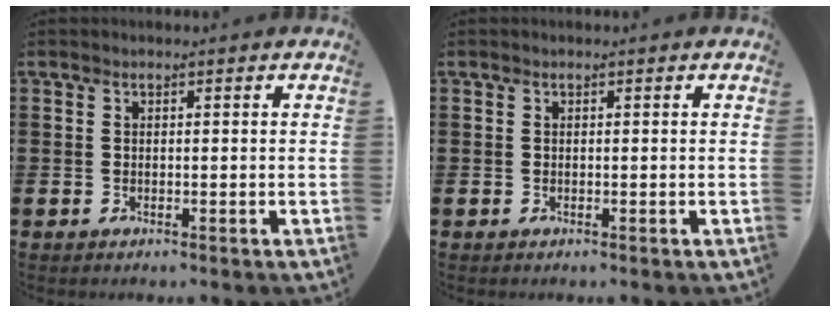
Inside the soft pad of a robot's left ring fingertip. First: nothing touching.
{"total": 0.0}